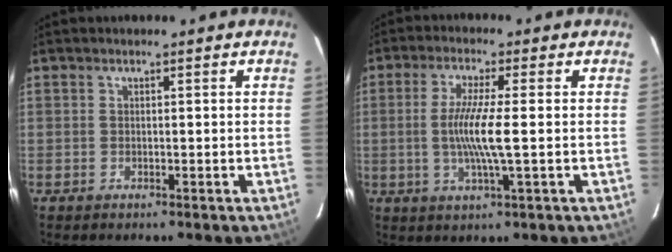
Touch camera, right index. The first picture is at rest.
{"total": 7.5, "force": [-0.6, -0.1, 7.5], "torque": [-0.145, -0.007, -0.013]}